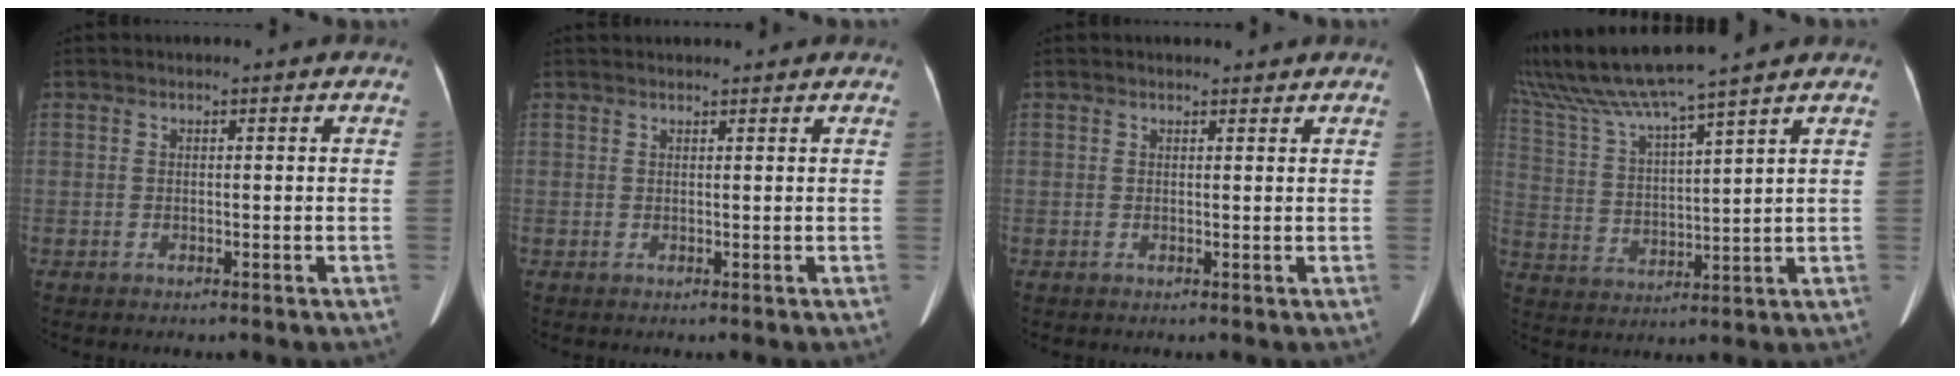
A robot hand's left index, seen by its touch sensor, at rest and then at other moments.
{"total": 4.9, "force": [4.6, 0.6, 1.4], "torque": [-0.012, 0.023, 0.054]}
{"total": 2.2, "force": [2.1, 0.4, 0.5], "torque": [-0.006, -0.002, 0.026]}
{"total": 13.7, "force": [11.8, -1.4, 6.8], "torque": [-0.137, 0.012, 0.219]}